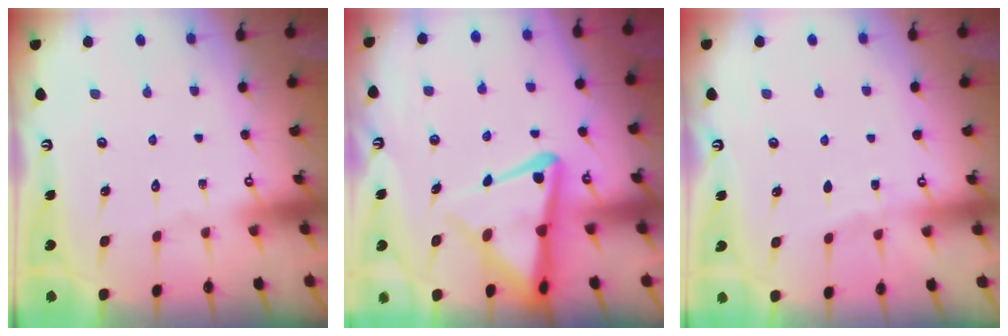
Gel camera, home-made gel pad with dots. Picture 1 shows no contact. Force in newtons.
{"total": 11.1, "press": 11.0, "slide": 1.3}
{"total": 3.1, "press": 3.1, "slide": 0.4}